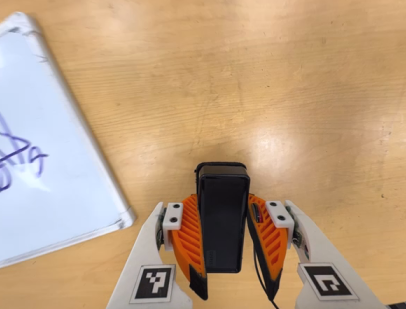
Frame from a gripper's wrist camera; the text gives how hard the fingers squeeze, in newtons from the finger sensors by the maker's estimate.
{"total": 4.9, "left": 3.5, "right": 6.4}